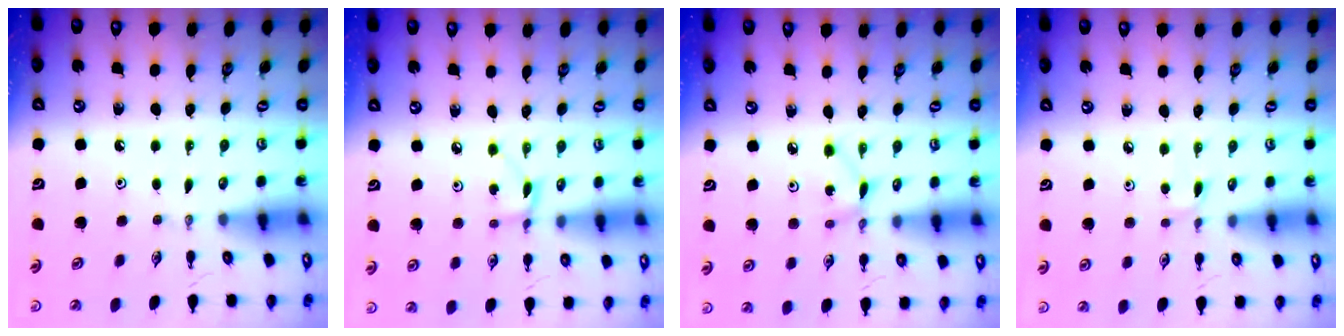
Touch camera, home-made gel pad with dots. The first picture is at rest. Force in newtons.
{"total": 2.2, "press": 2.2, "slide": 0.1}
{"total": 2.1, "press": 2.1, "slide": 0.1}
{"total": 2.2, "press": 2.2, "slide": 0.3}